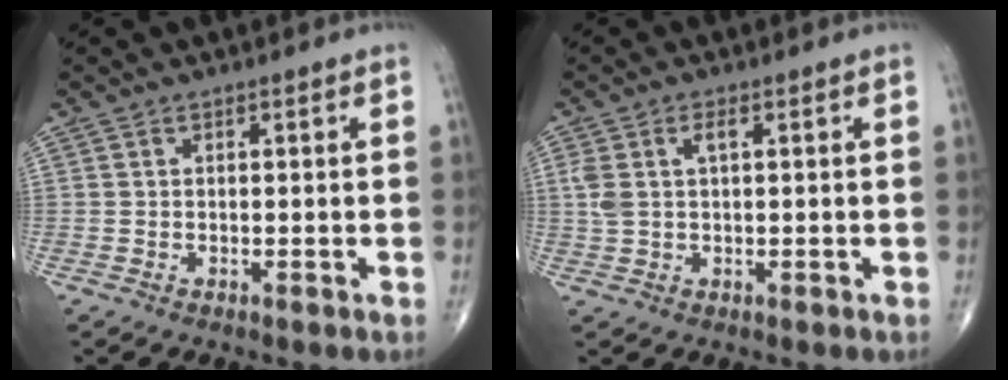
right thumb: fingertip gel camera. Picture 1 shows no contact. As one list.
[{"total": 4.5, "force": [1.2, 2.1, 3.8], "torque": [-0.094, 0.013, 0.028]}]